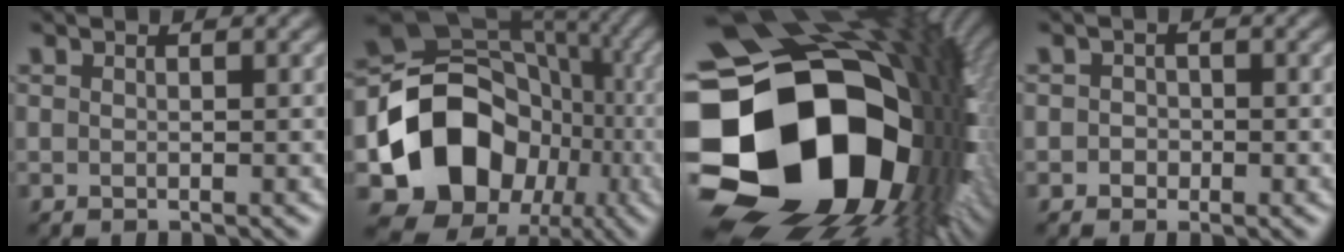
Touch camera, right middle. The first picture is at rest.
{"total": 13.2, "force": [-3.7, 11.0, 6.3], "torque": [-0.110, -0.002, -0.070]}
{"total": 23.1, "force": [-2.7, 17.5, 14.8], "torque": [-0.319, -0.054, -0.023]}
{"total": 1.3, "force": [-0.3, 1.2, 0.3], "torque": [0.011, -0.001, -0.011]}